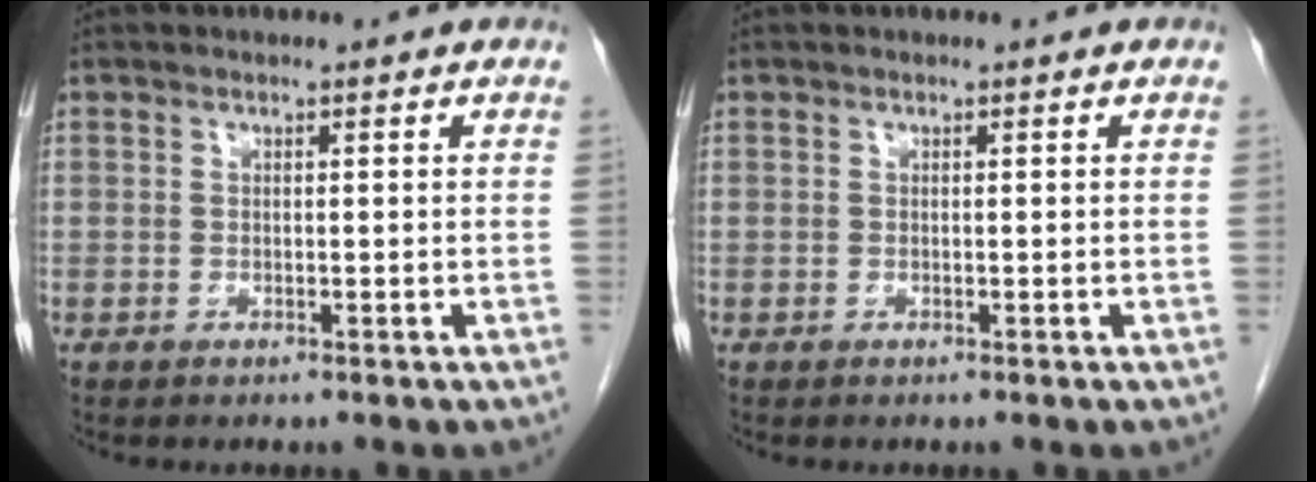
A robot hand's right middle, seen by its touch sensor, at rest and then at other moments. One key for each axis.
{"total": 0.0}